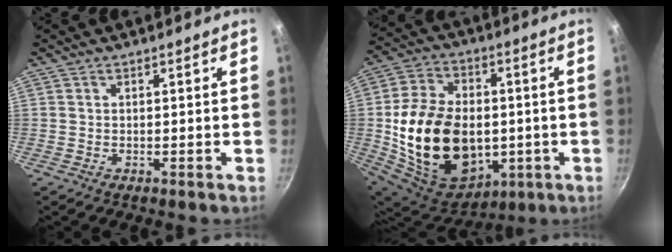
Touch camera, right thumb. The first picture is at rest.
{"total": 25.2, "force": [-1.8, 17.6, 18.0], "torque": [-0.306, 0.007, -0.012]}